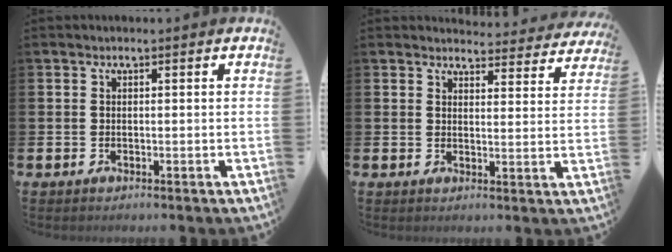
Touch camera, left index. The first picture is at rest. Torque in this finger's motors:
{"motor_torque": [1.05, -1.09, 0.14, 0.01]}